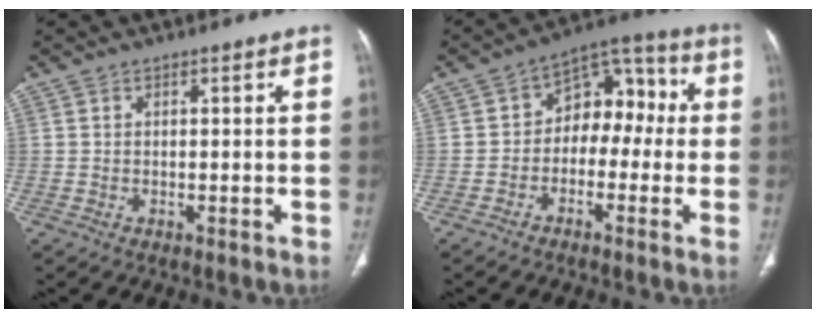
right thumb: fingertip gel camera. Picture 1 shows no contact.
{"total": 10.6, "force": [-0.9, 7.3, 7.5], "torque": [-0.062, 0.049, -0.031]}